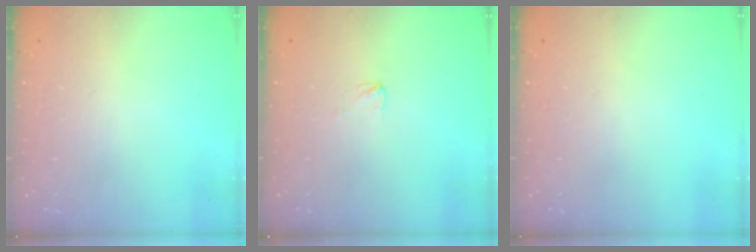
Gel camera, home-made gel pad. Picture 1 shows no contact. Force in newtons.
{"total": 2.3, "press": 2.3, "slide": 0.2}
{"total": 0.0}